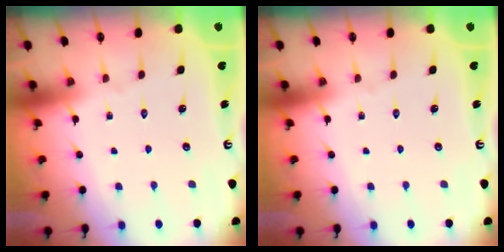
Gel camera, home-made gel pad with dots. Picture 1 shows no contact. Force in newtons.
{"total": 0.0}